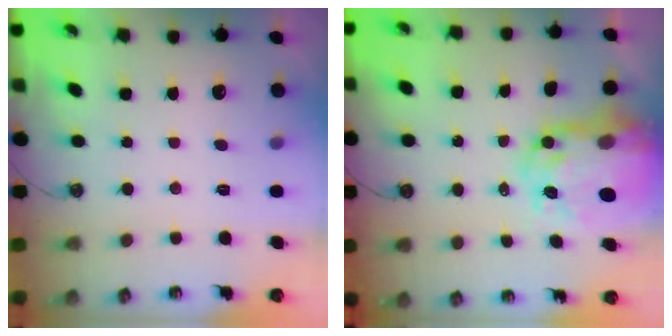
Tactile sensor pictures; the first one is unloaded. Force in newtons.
{"total": 13.4, "press": 13.4, "slide": 0.9}